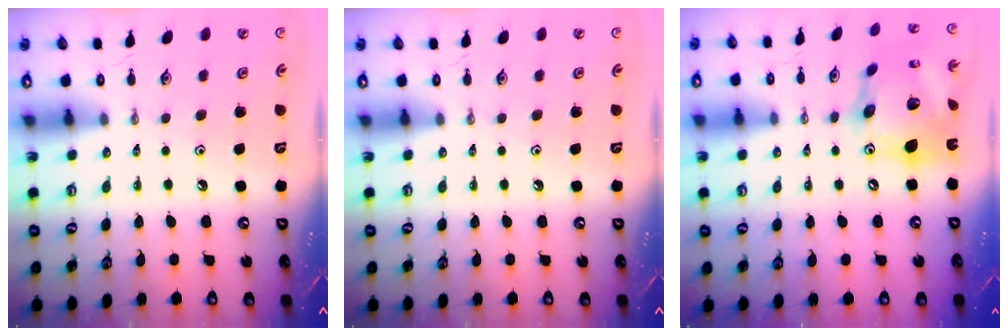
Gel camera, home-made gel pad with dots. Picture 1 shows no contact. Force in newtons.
{"total": 0.0}
{"total": 19.2, "press": 19.1, "slide": 2.0}